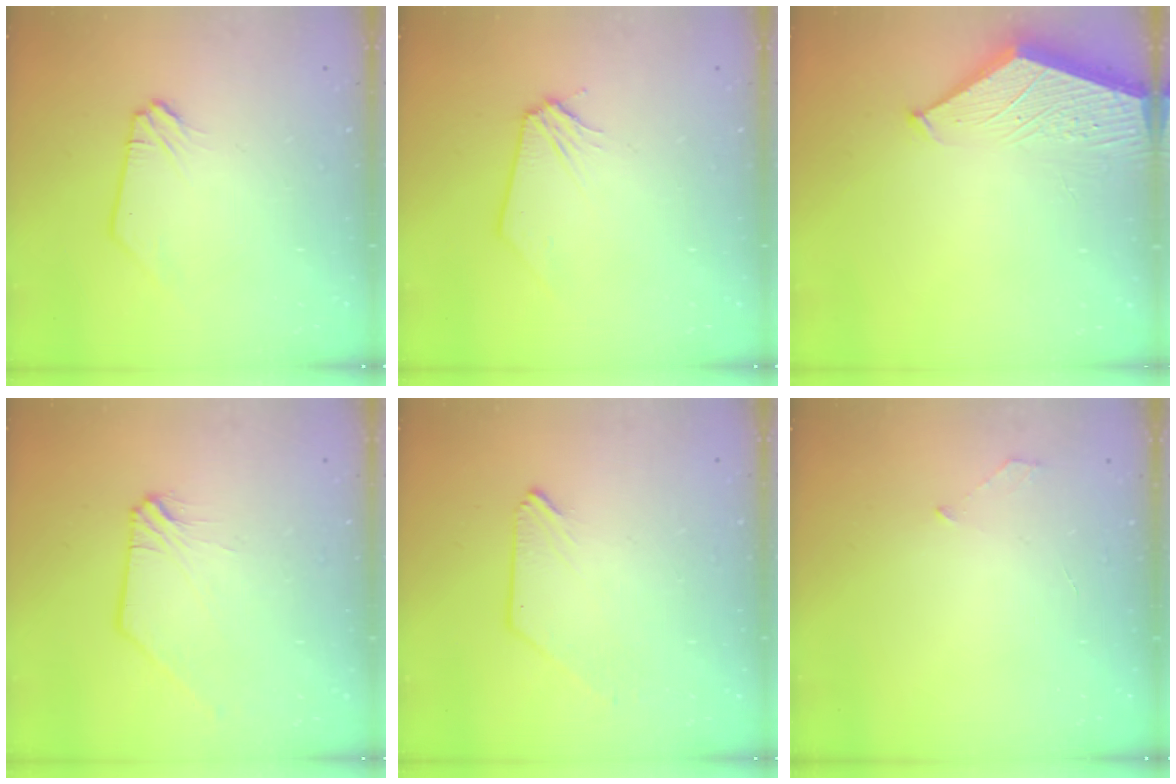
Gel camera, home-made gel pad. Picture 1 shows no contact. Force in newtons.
{"total": 0.0}
{"total": 3.1, "press": 3.1, "slide": 0.4}
{"total": 1.0, "press": 1.0, "slide": 0.2}
{"total": 0.0}
{"total": 4.6, "press": 4.6, "slide": 0.8}